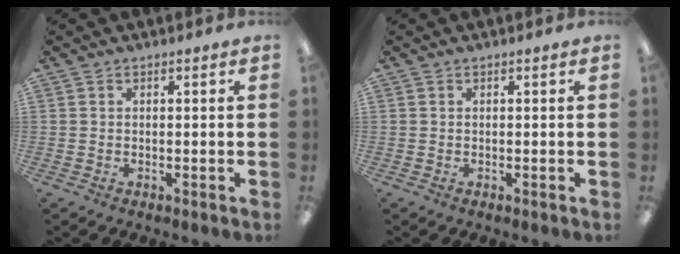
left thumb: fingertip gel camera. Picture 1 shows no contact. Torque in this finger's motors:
{"motor_torque": [0.00, 0.00, -0.04, 0.04, 0.00]}